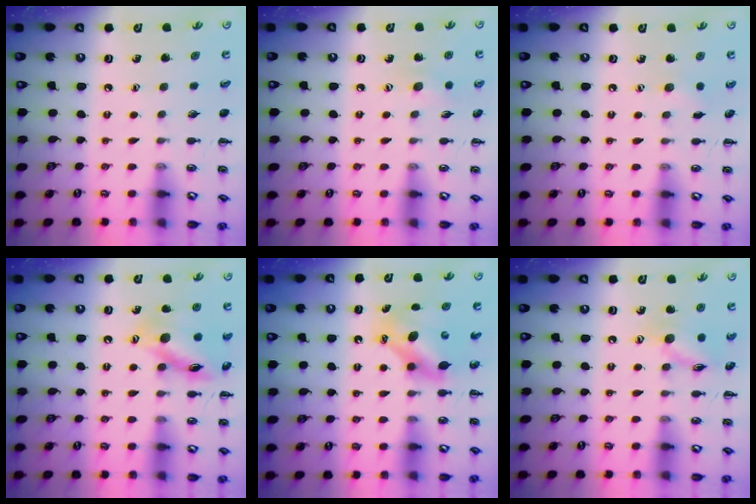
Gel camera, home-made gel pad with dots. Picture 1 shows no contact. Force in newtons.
{"total": 6.4, "press": 6.3, "slide": 1.4}
{"total": 4.7, "press": 4.5, "slide": 1.3}
{"total": 14.6, "press": 14.6, "slide": 0.9}
{"total": 7.1, "press": 6.9, "slide": 1.5}
{"total": 9.8, "press": 9.8, "slide": 0.5}